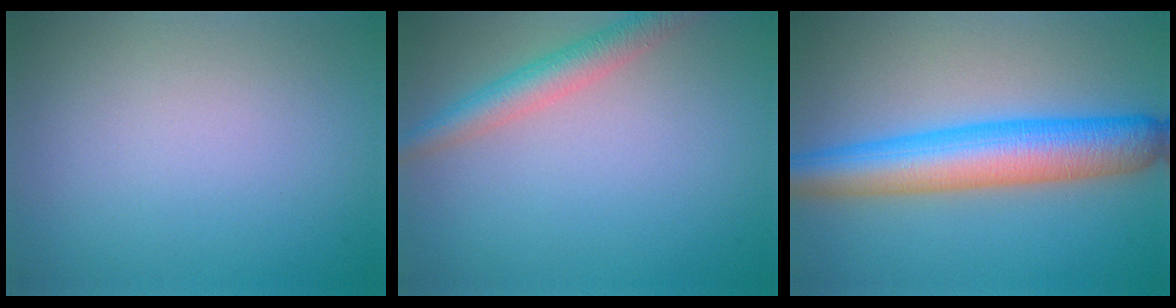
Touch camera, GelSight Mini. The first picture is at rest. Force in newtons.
{"total": 3.5, "press": 3.5, "slide": 0.1}
{"total": 8.0, "press": 8.0, "slide": 0.2}